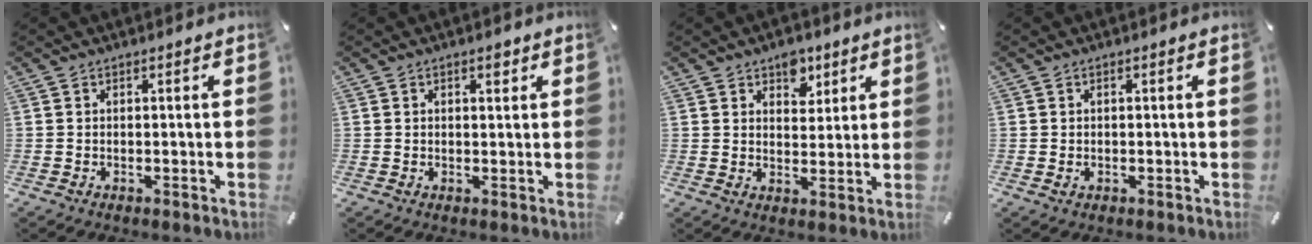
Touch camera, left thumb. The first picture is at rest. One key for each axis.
{"total": 2.0, "fx": 0.9, "fy": 1.2, "fz": 1.4, "tx": -0.020, "ty": 0.001, "tz": 0.014}
{"total": 6.1, "fx": 4.0, "fy": 4.0, "fz": 2.3, "tx": -0.010, "ty": -0.018, "tz": 0.064}
{"total": 0.8, "fx": -0.1, "fy": 0.6, "fz": 0.5, "tx": -0.011, "ty": 0.003, "tz": -0.003}